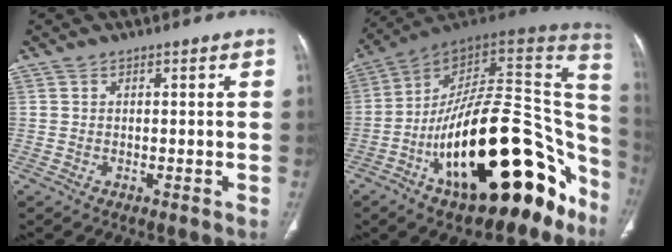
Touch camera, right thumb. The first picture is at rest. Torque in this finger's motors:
{"motor_torque": [0.87, 1.32, 2.17, -0.60, 0.33]}